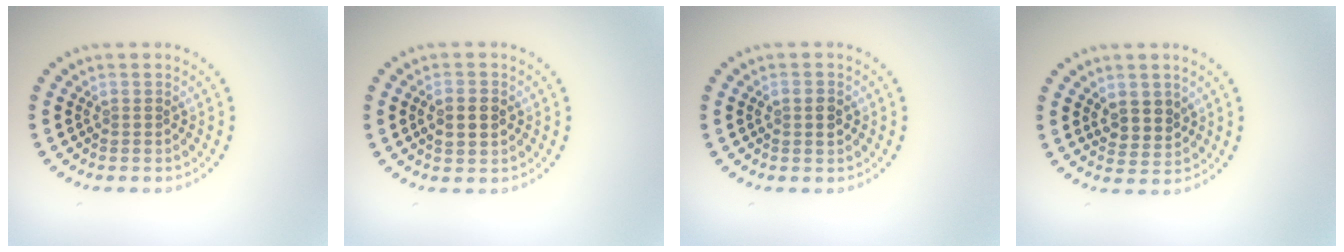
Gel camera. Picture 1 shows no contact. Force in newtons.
{"total": 2.5, "press": 2.5, "slide": 0.1}
{"total": 1.9, "press": 1.9, "slide": 0.2}
{"total": 2.5, "press": 2.3, "slide": 1.0}